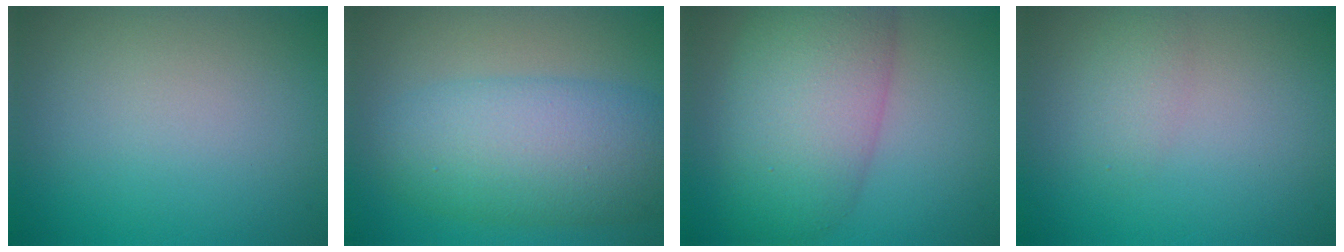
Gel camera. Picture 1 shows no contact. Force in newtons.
{"total": 7.9, "press": 7.9, "slide": 0.4}
{"total": 8.5, "press": 8.5, "slide": 0.5}
{"total": 1.6, "press": 1.6, "slide": 0.1}